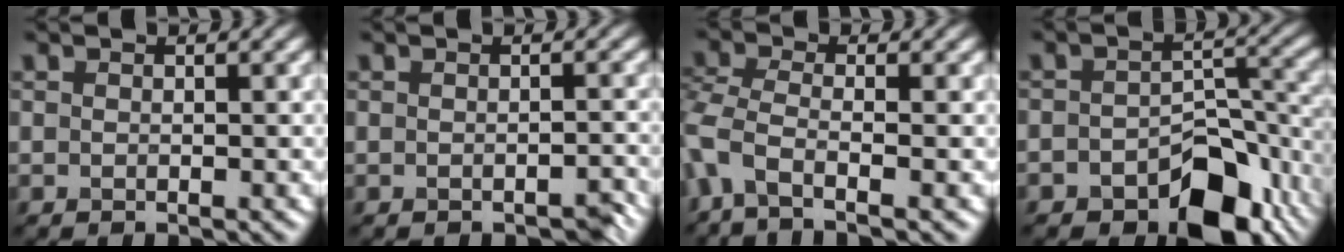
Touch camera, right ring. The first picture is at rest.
{"total": 0.8, "force": [-0.7, 0.2, 0.4], "torque": [-0.007, 0.001, -0.007]}
{"total": 4.3, "force": [-2.3, 1.8, 3.1], "torque": [-0.077, -0.007, -0.061]}
{"total": 9.3, "force": [-5.4, 5.0, 5.6], "torque": [-0.070, -0.016, -0.082]}